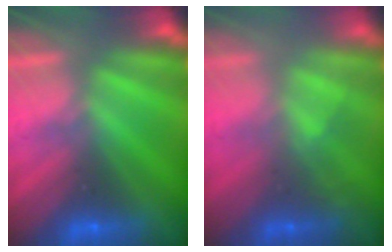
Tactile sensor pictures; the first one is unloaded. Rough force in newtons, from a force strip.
{"total": 2.4}